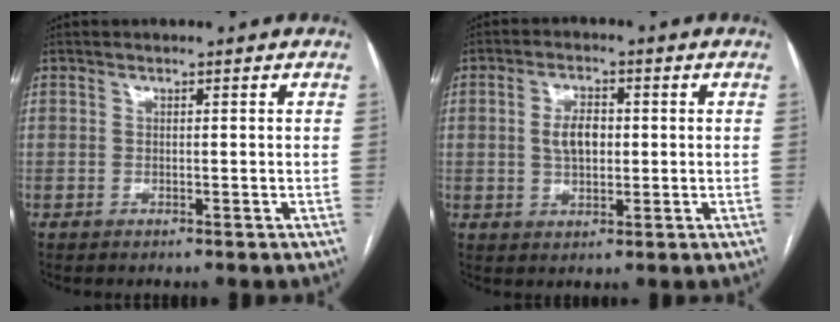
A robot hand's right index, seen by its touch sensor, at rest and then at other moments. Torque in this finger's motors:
{"motor_torque": [0.07, 0.08, 0.07, 0.03]}